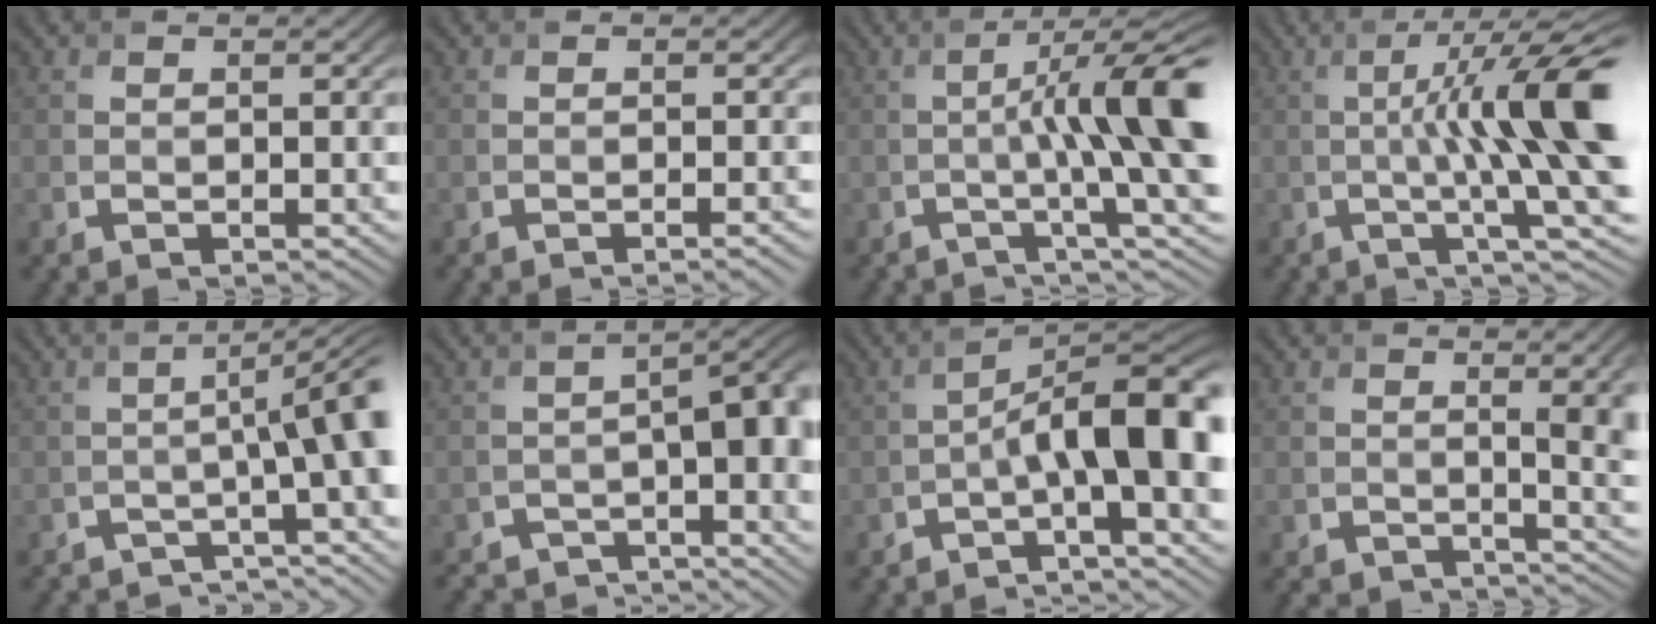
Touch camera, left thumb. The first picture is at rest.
{"total": 1.6, "force": [-0.8, 0.4, 1.4], "torque": [-0.009, 0.004, -0.019]}
{"total": 11.2, "force": [-0.8, 1.4, 11.1], "torque": [-0.148, 0.007, -0.011]}
{"total": 14.0, "force": [0.1, 2.3, 13.8], "torque": [-0.187, 0.000, 0.018]}
{"total": 9.1, "force": [-4.5, 1.9, 7.6], "torque": [-0.086, 0.002, -0.068]}
{"total": 7.1, "force": [-5.0, 2.0, 4.7], "torque": [-0.067, -0.012, -0.076]}
{"total": 8.6, "force": [-2.2, 2.0, 8.1], "torque": [-0.119, 0.019, -0.044]}
{"total": 6.5, "force": [0.1, 2.6, 5.9], "torque": [-0.057, 0.001, 0.007]}